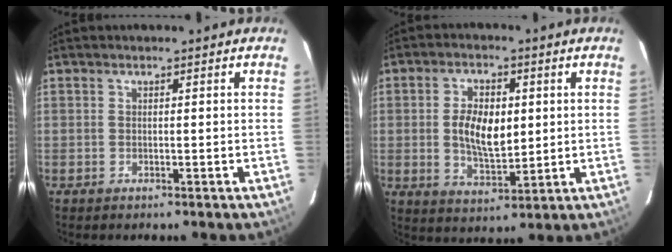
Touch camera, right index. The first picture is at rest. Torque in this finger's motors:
{"motor_torque": [0.50, 0.52, 0.27, 0.06]}